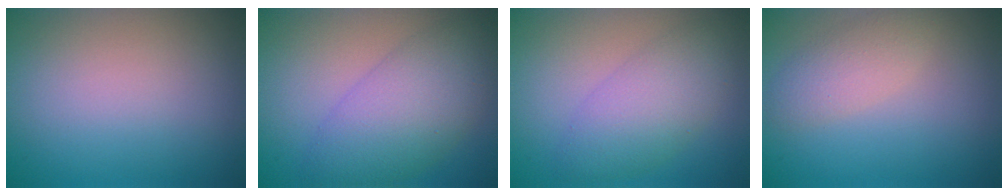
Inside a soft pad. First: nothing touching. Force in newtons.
{"total": 6.8, "press": 6.8, "slide": 0.1}
{"total": 4.9, "press": 4.9, "slide": 0.1}
{"total": 2.6, "press": 2.6, "slide": 0.2}